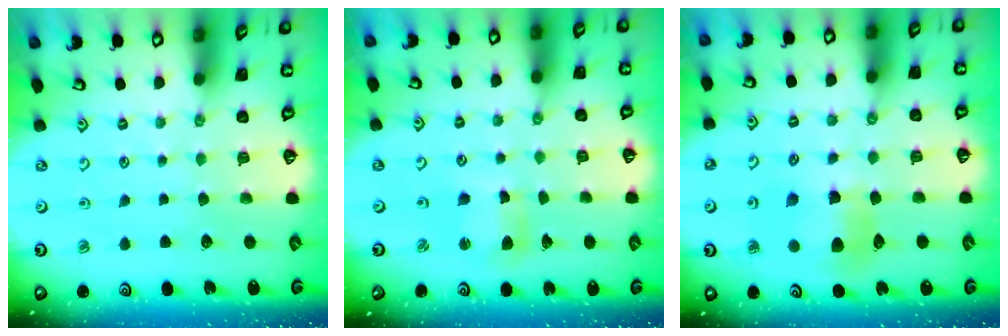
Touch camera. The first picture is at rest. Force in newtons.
{"total": 6.1, "press": 6.0, "slide": 0.9}
{"total": 8.3, "press": 8.2, "slide": 1.2}